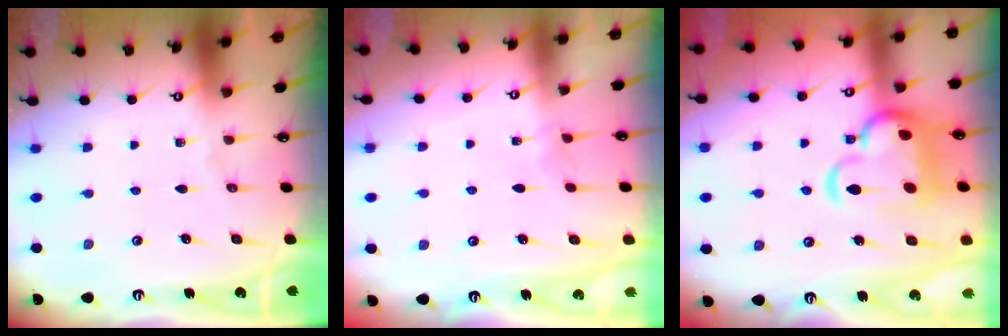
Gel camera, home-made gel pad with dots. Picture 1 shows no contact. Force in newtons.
{"total": 2.8, "press": 2.8, "slide": 0.3}
{"total": 11.2, "press": 11.1, "slide": 2.0}